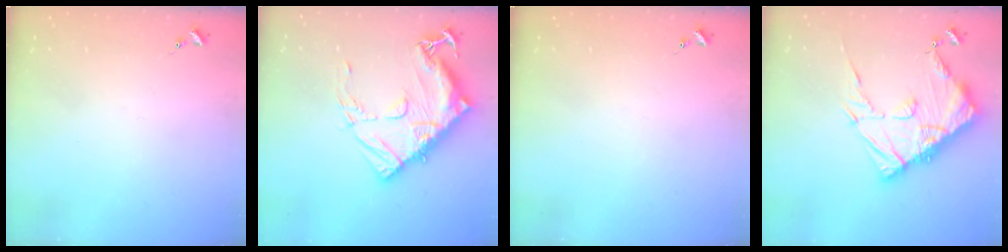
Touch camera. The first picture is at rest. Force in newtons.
{"total": 19.9, "press": 19.8, "slide": 1.7}
{"total": 0.0}
{"total": 18.0, "press": 17.9, "slide": 1.6}